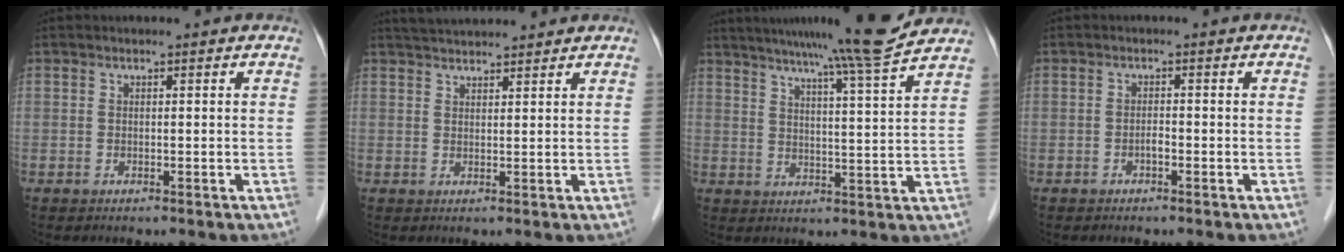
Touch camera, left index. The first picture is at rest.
{"total": 6.4, "force": [6.1, 0.5, 2.0], "torque": [-0.036, 0.037, 0.094]}
{"total": 12.6, "force": [11.0, -2.0, 6.0], "torque": [-0.099, -0.013, 0.151]}
{"total": 0.9, "force": [-0.5, 0.2, 0.7], "torque": [-0.012, 0.002, -0.010]}